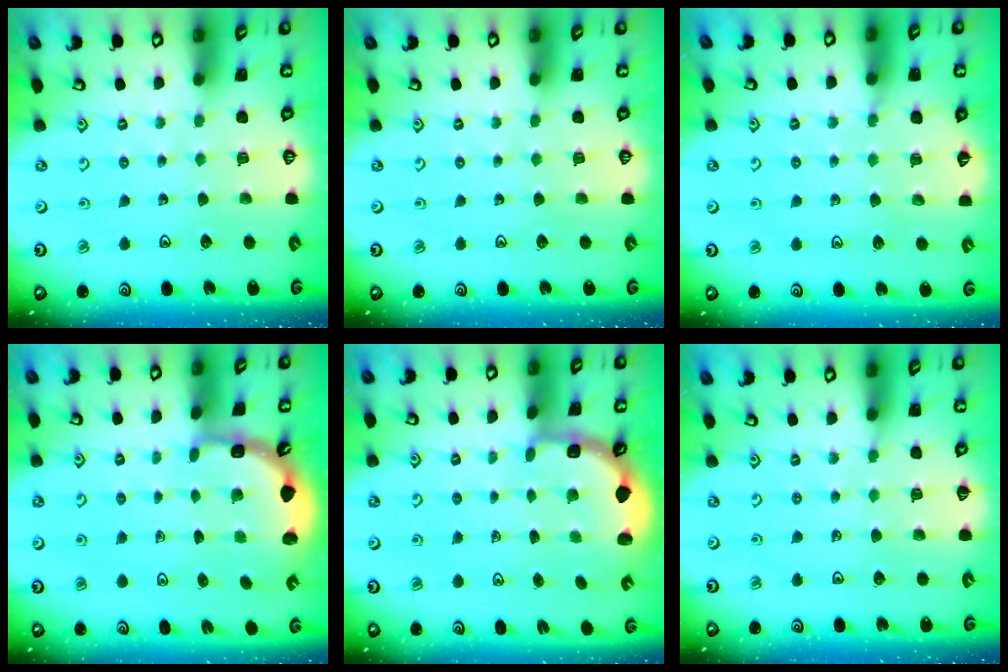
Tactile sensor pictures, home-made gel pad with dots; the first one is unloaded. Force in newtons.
{"total": 0.0}
{"total": 4.5, "press": 3.9, "slide": 2.2}
{"total": 2.1, "press": 1.9, "slide": 0.9}
{"total": 2.8, "press": 2.2, "slide": 1.7}
{"total": 3.0, "press": 2.9, "slide": 0.5}